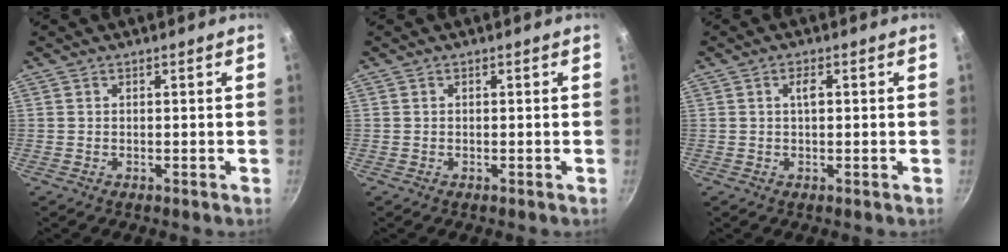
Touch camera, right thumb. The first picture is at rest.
{"total": 0.0}
{"total": 2.2, "force": [0.3, 0.9, 2.0], "torque": [-0.035, 0.005, 0.003]}